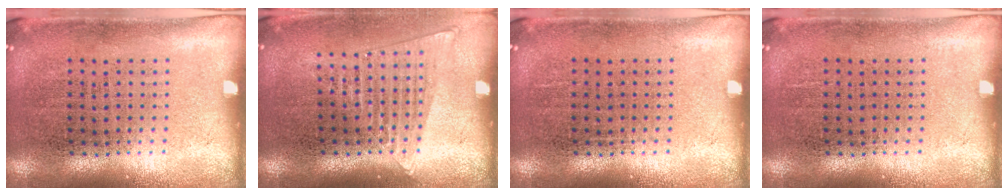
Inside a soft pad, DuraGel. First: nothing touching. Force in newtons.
{"total": 1.3, "press": 1.2, "slide": 0.6}
{"total": 0.0}
{"total": 0.0}